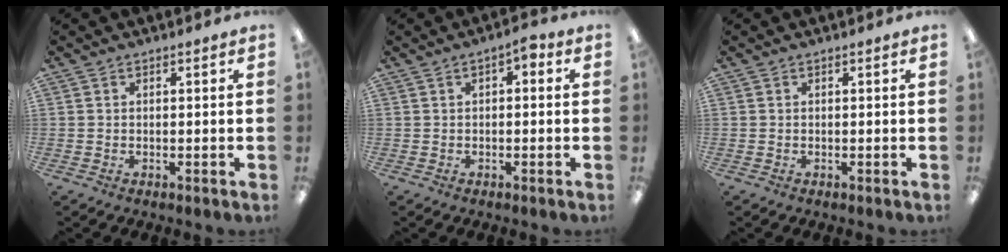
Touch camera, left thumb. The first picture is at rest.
{"total": 2.3, "force": [-0.2, 1.2, 2.0], "torque": [-0.031, 0.006, -0.008]}
{"total": 0.0}